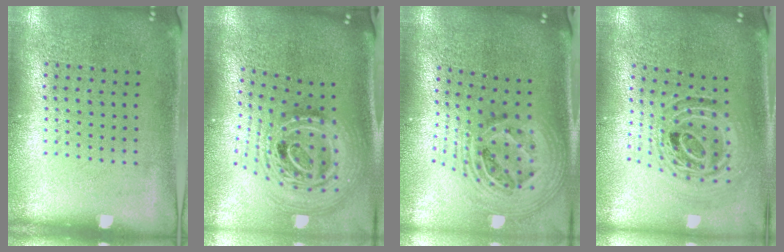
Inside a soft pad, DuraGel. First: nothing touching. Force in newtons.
{"total": 3.0, "press": 2.0, "slide": 2.2}
{"total": 2.7, "press": 1.9, "slide": 1.9}
{"total": 1.2, "press": 1.1, "slide": 0.5}